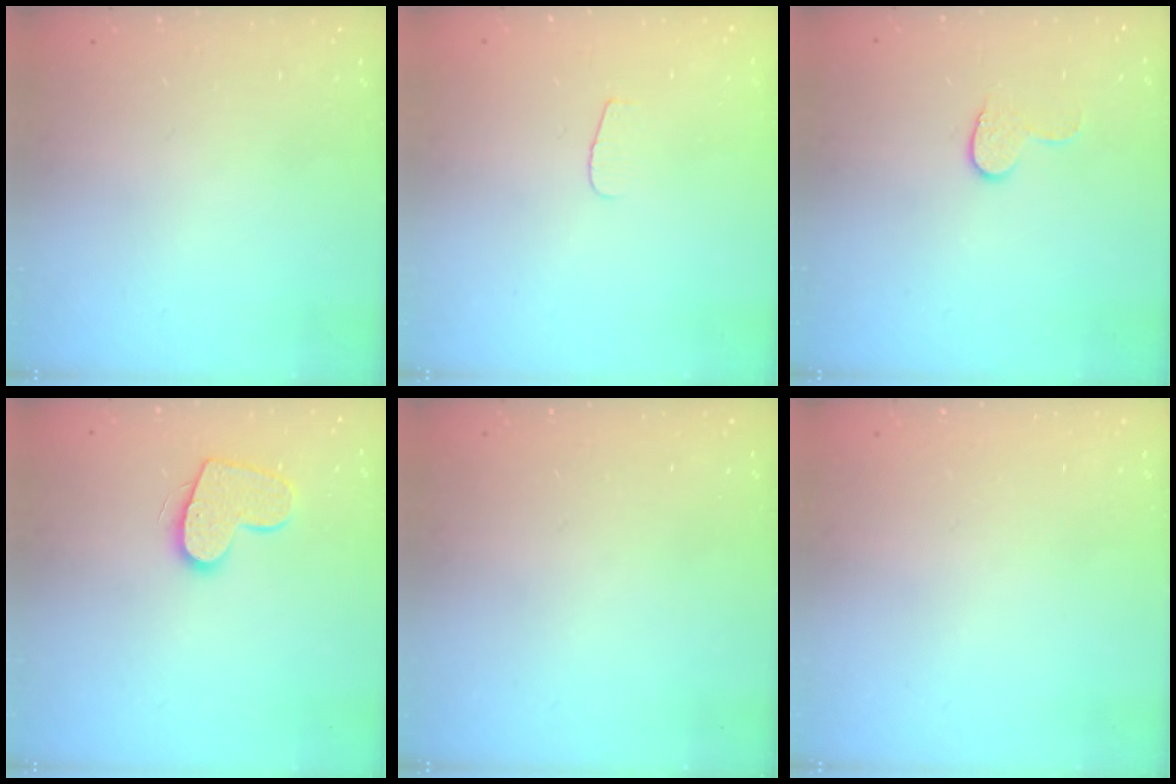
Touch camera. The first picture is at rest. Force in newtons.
{"total": 3.4, "press": 3.4, "slide": 0.4}
{"total": 6.2, "press": 6.2, "slide": 0.6}
{"total": 11.1, "press": 11.1, "slide": 0.6}
{"total": 0.0}
{"total": 0.0}